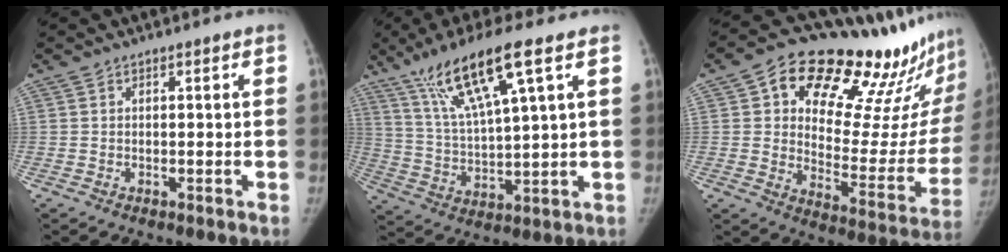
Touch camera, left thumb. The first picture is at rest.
{"total": 14.8, "force": [8.3, 2.1, 12.1], "torque": [-0.236, -0.026, 0.164]}
{"total": 29.4, "force": [20.6, 10.8, 18.0], "torque": [-0.218, -0.080, 0.290]}